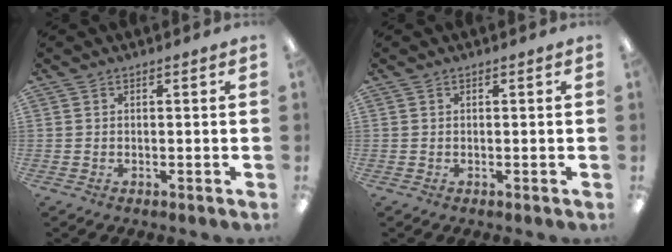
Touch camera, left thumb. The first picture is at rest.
{"total": 0.0}